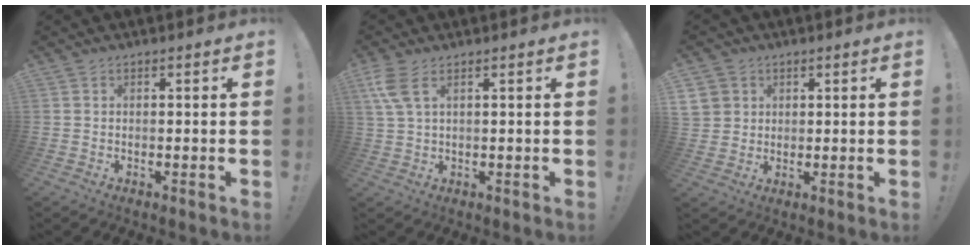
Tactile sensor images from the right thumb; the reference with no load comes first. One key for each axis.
{"total": 5.4, "fx": 2.6, "fy": 1.7, "fz": 4.5, "tx": -0.097, "ty": 0.001, "tz": 0.051}
{"total": 5.1, "fx": 2.2, "fy": 4.5, "fz": 0.9, "tx": -0.019, "ty": -0.007, "tz": 0.046}